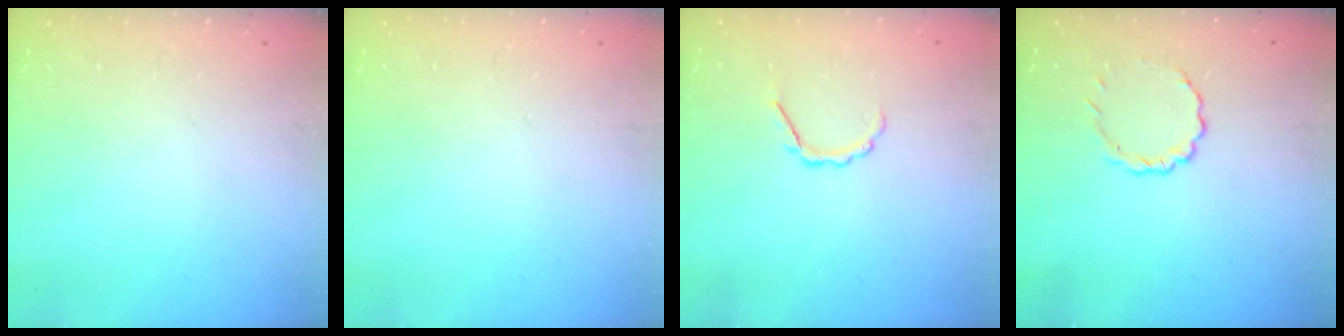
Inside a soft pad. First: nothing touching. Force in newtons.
{"total": 0.0}
{"total": 3.6, "press": 3.4, "slide": 1.0}
{"total": 2.8, "press": 2.7, "slide": 0.9}